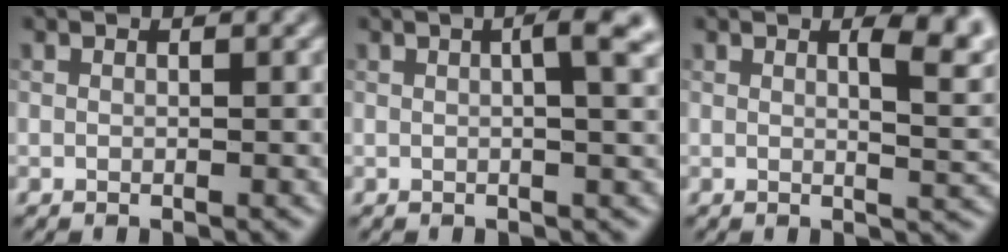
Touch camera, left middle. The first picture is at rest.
{"total": 4.6, "force": [0.9, 1.4, 4.2], "torque": [-0.042, 0.019, 0.006]}
{"total": 4.6, "force": [1.8, 1.5, 4.0], "torque": [-0.042, 0.001, 0.024]}